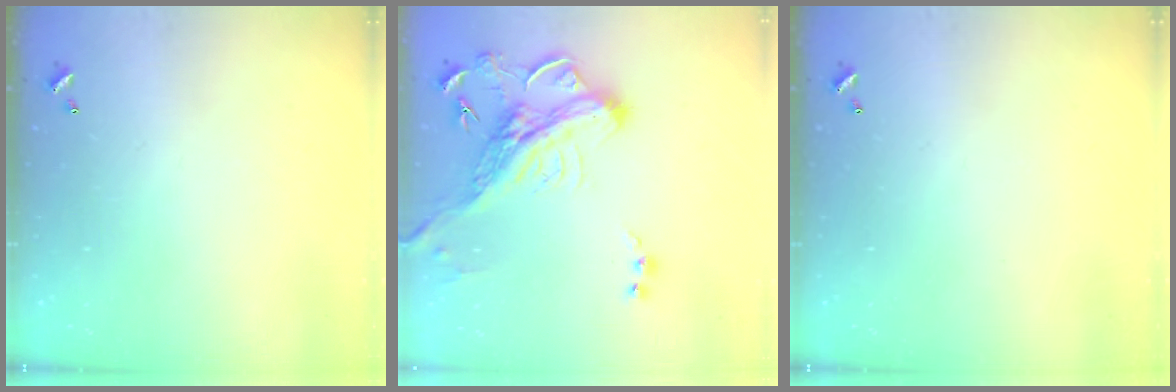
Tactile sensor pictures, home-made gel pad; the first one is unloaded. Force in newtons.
{"total": 6.8, "press": 6.6, "slide": 1.7}
{"total": 0.0}